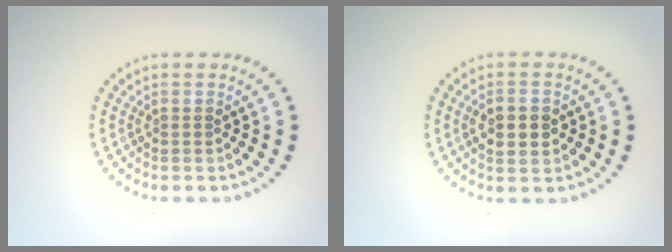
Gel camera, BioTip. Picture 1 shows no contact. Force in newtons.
{"total": 3.2, "press": 3.2, "slide": 0.1}